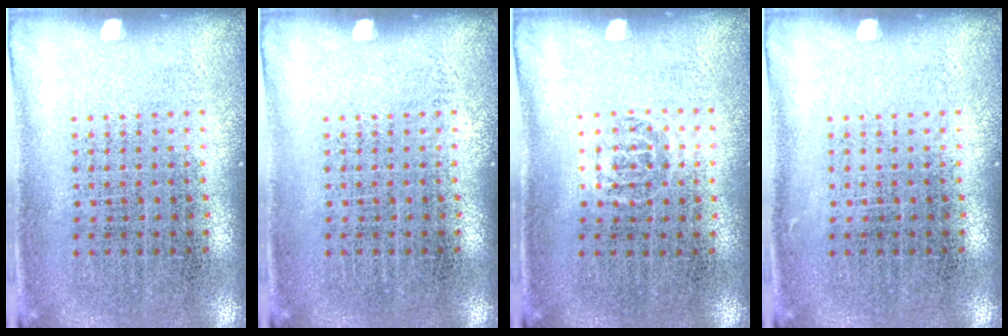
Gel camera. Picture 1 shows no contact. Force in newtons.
{"total": 0.0}
{"total": 0.6, "press": 0.4, "slide": 0.4}
{"total": 0.0}